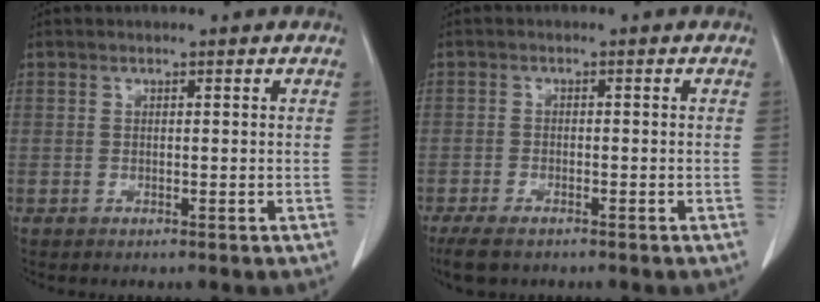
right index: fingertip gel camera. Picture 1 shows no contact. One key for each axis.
{"total": 5.7, "fx": -4.1, "fy": 2.4, "fz": 3.3, "tx": -0.064, "ty": -0.011, "tz": -0.067}